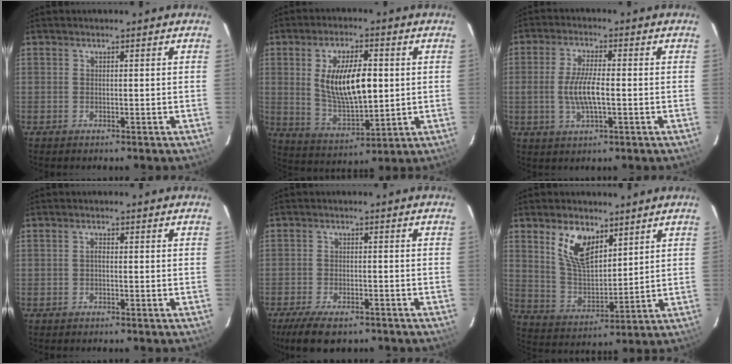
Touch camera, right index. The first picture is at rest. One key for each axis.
{"total": 13.7, "fx": 1.8, "fy": 5.7, "fz": 12.4, "tx": -0.225, "ty": -0.005, "tz": 0.045}
{"total": 7.2, "fx": -1.0, "fy": 2.1, "fz": 6.8, "tx": -0.136, "ty": -0.002, "tz": -0.019}
{"total": 0.8, "fx": -0.2, "fy": 0.5, "fz": 0.6, "tx": -0.011, "ty": 0.005, "tz": -0.006}
{"total": 9.3, "fx": -6.9, "fy": 3.4, "fz": 5.1, "tx": -0.122, "ty": -0.021, "tz": -0.116}
{"total": 10.8, "fx": 6.0, "fy": 5.5, "fz": 7.1, "tx": -0.132, "ty": 0.008, "tz": 0.125}